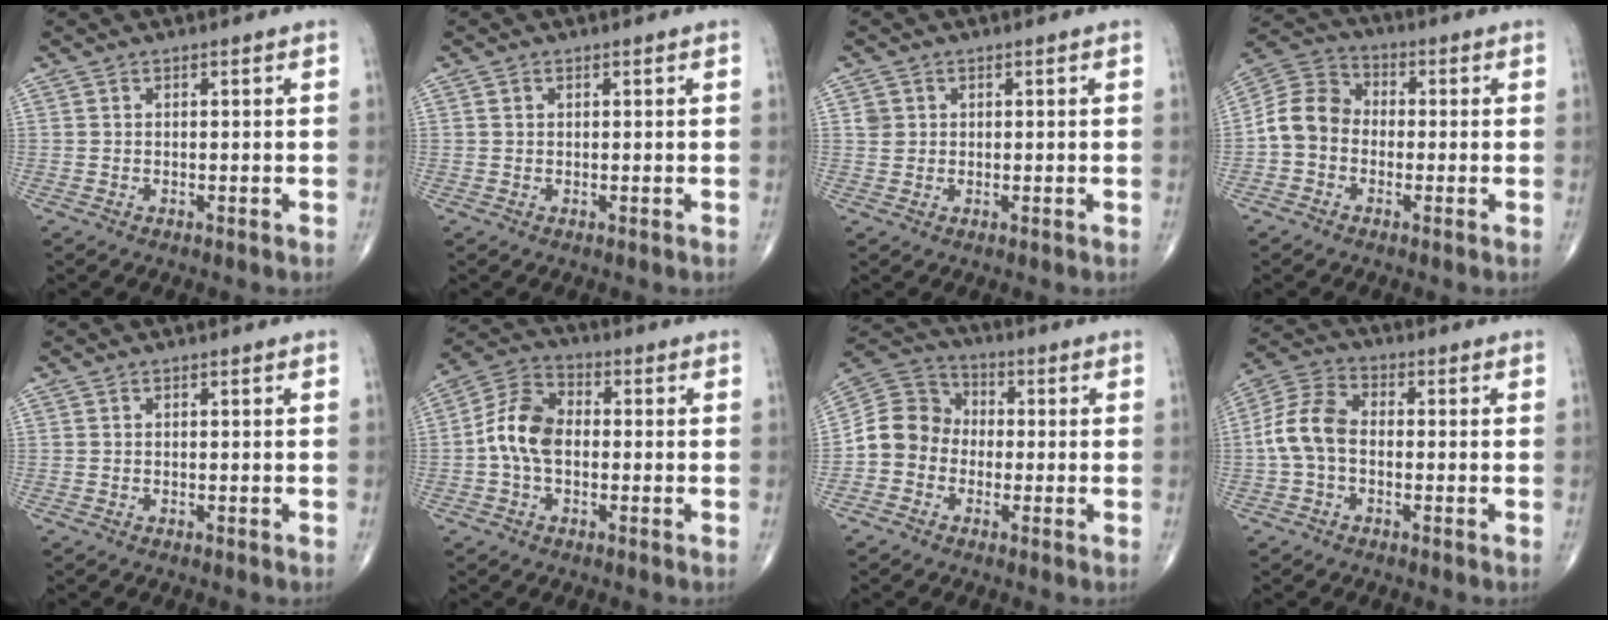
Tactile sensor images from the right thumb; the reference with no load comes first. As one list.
[{"total": 0.7, "force": [0.3, 0.6, 0.3], "torque": [-0.004, 0.000, 0.005]}, {"total": 2.1, "force": [0.6, 1.9, 0.6], "torque": [-0.001, -0.002, 0.011]}, {"total": 8.7, "force": [-1.5, 7.1, 4.8], "torque": [-0.078, 0.032, -0.043]}, {"total": 0.0}, {"total": 9.2, "force": [-0.8, 5.9, 7.0], "torque": [-0.131, 0.029, -0.027]}, {"total": 9.3, "force": [-1.8, 8.2, 3.9], "torque": [-0.054, 0.039, -0.046]}, {"total": 8.7, "force": [-1.0, 5.6, 6.5], "torque": [-0.131, 0.027, -0.032]}]